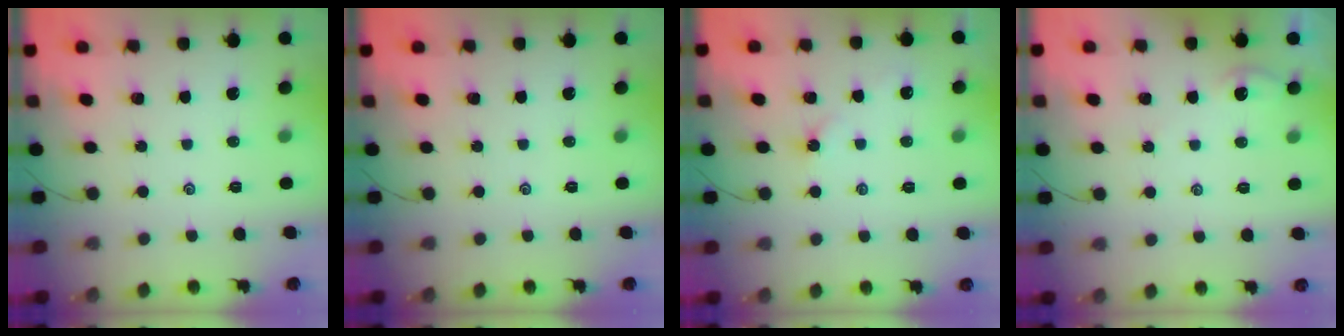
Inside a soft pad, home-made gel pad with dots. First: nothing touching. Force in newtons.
{"total": 0.0}
{"total": 1.9, "press": 1.9, "slide": 0.4}
{"total": 1.0, "press": 1.0, "slide": 0.2}